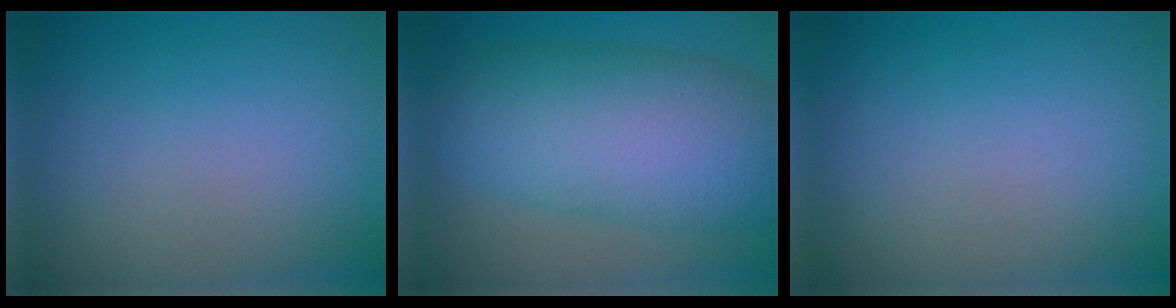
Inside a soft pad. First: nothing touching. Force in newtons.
{"total": 11.0, "press": 11.0, "slide": 0.0}
{"total": 0.0}